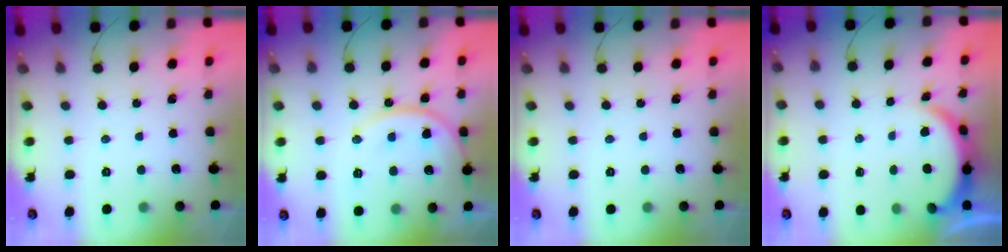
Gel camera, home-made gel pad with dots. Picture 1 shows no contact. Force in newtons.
{"total": 14.2, "press": 14.0, "slide": 1.8}
{"total": 0.0}
{"total": 4.3, "press": 4.3, "slide": 0.6}